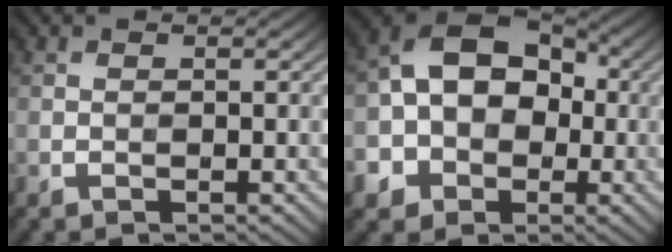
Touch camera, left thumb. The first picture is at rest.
{"total": 12.2, "force": [-1.2, 9.7, 7.3], "torque": [-0.127, 0.001, -0.046]}